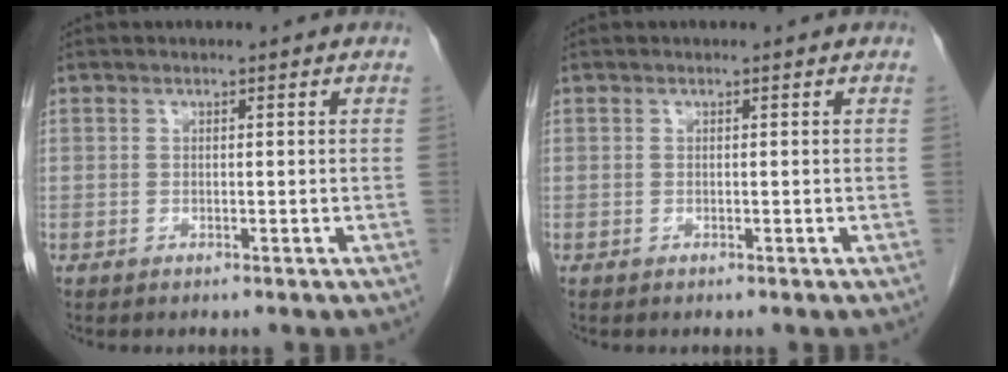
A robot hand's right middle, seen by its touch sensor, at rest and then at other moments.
{"total": 0.0}